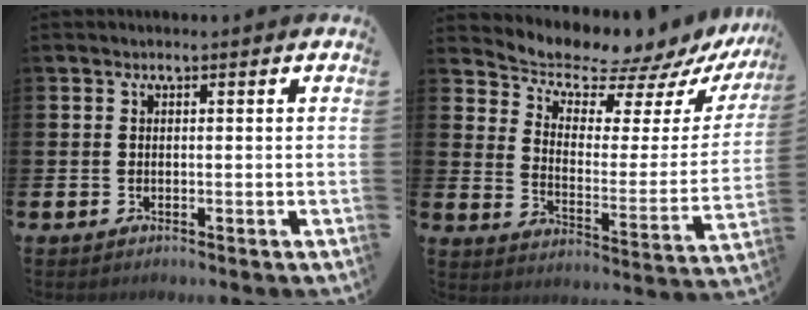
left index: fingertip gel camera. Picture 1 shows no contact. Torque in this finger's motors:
{"motor_torque": [-0.20, -0.08, 0.39, 0.01]}